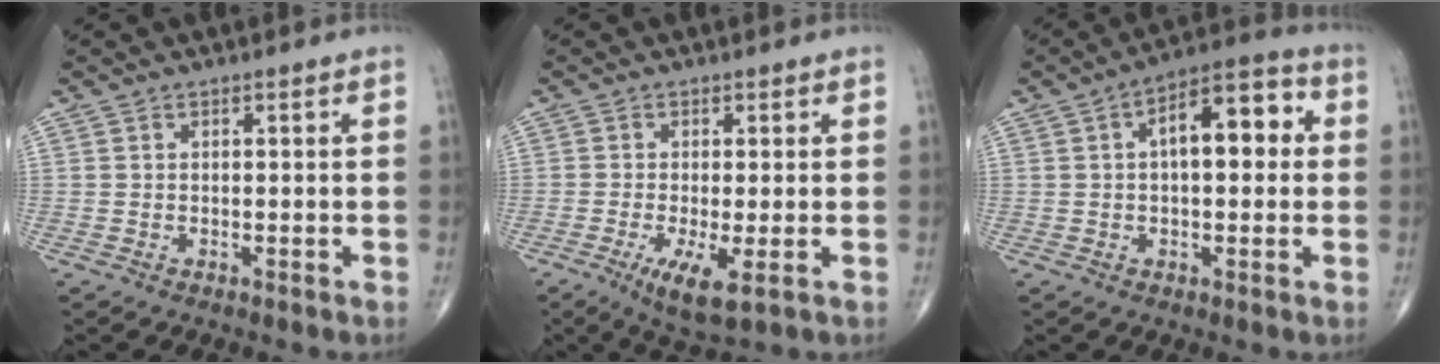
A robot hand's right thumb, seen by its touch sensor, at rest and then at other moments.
{"total": 6.4, "force": [-2.1, 1.5, 5.9], "torque": [-0.111, -0.019, -0.034]}
{"total": 11.8, "force": [2.0, 5.5, 10.3], "torque": [-0.126, 0.025, 0.020]}